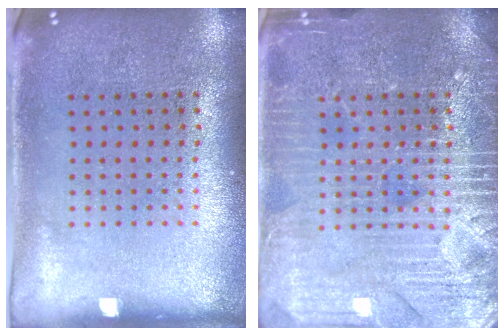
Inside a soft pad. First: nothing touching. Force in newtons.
{"total": 5.8, "press": 5.8, "slide": 0.7}